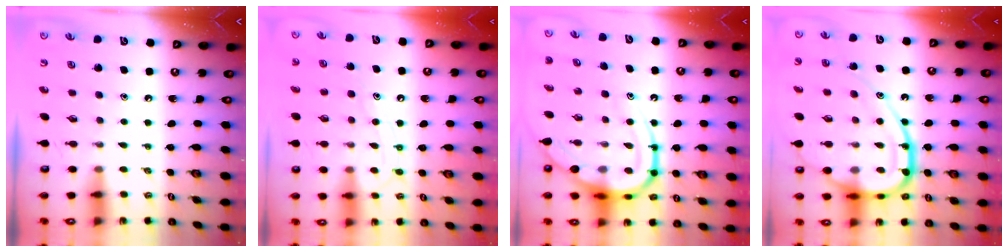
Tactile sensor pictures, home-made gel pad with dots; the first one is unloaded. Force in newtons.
{"total": 10.2, "press": 10.2, "slide": 0.9}
{"total": 19.1, "press": 19.0, "slide": 1.9}
{"total": 22.9, "press": 22.7, "slide": 2.3}